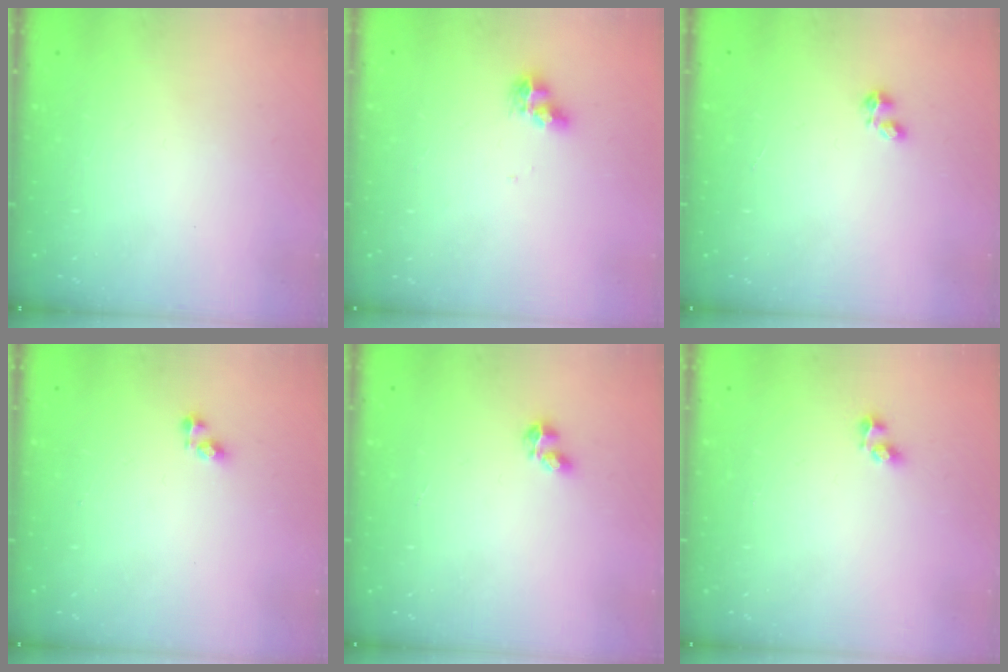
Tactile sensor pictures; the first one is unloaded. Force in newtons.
{"total": 7.8, "press": 7.7, "slide": 0.9}
{"total": 2.2, "press": 2.2, "slide": 0.4}
{"total": 3.8, "press": 3.8, "slide": 0.7}
{"total": 2.1, "press": 2.0, "slide": 0.8}
{"total": 3.5, "press": 3.4, "slide": 0.9}